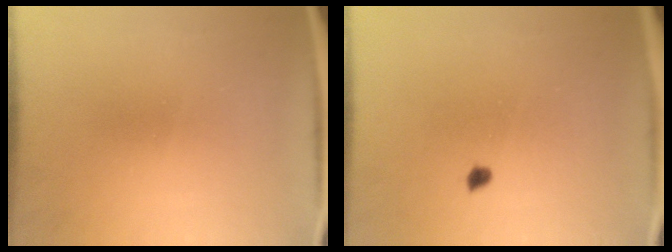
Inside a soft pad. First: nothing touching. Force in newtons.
{"total": 1.1}